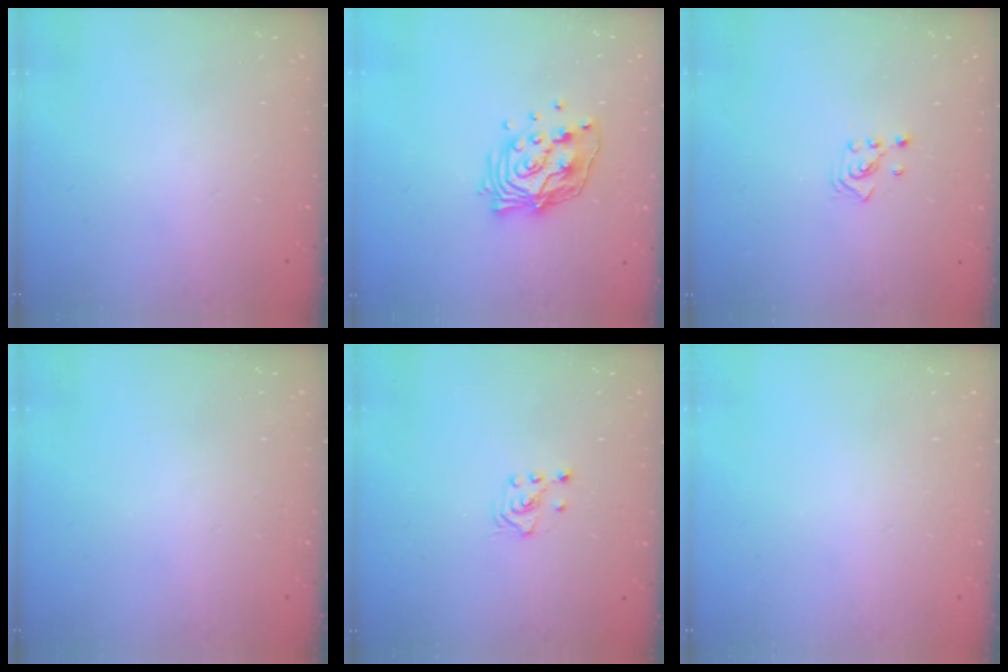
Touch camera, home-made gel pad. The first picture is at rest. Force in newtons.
{"total": 13.1, "press": 13.1, "slide": 1.2}
{"total": 2.1, "press": 2.1, "slide": 0.3}
{"total": 0.0}
{"total": 2.1, "press": 2.1, "slide": 0.1}
{"total": 0.0}